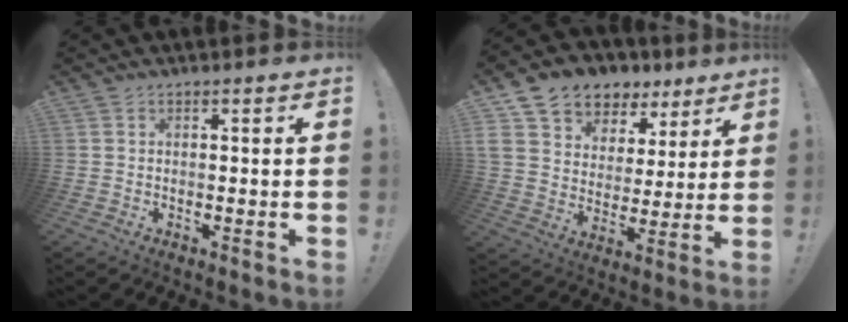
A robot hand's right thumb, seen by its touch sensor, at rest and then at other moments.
{"total": 9.7, "force": [6.0, 7.2, 2.5], "torque": [-0.034, -0.050, 0.117]}